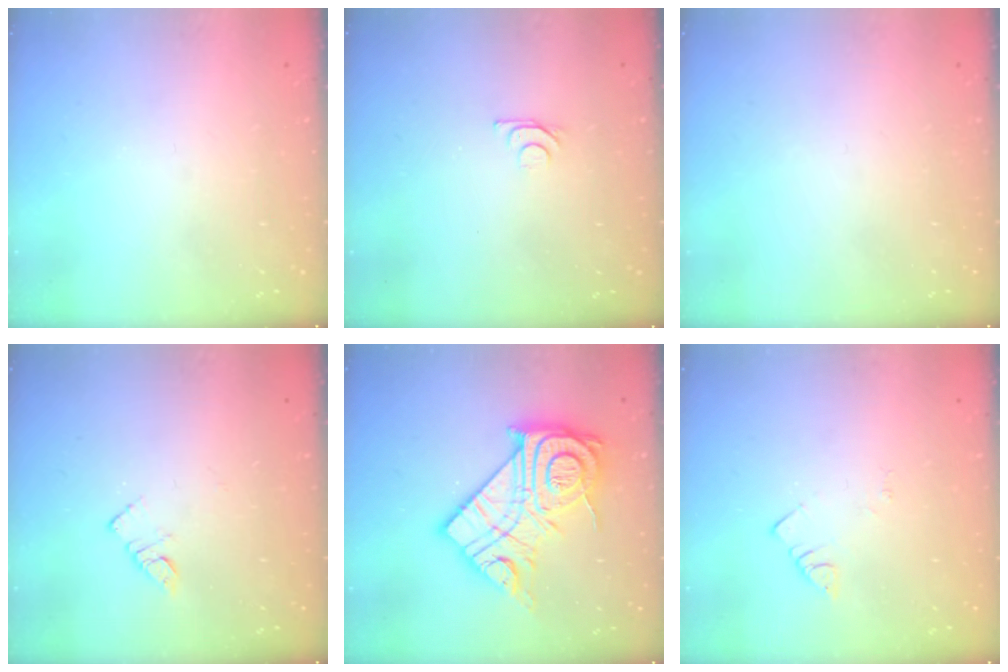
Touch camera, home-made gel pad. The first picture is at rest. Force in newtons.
{"total": 5.1, "press": 5.0, "slide": 0.7}
{"total": 1.5, "press": 1.5, "slide": 0.1}
{"total": 3.9, "press": 3.9, "slide": 0.4}
{"total": 24.5, "press": 24.4, "slide": 2.2}
{"total": 1.7, "press": 1.7, "slide": 0.3}